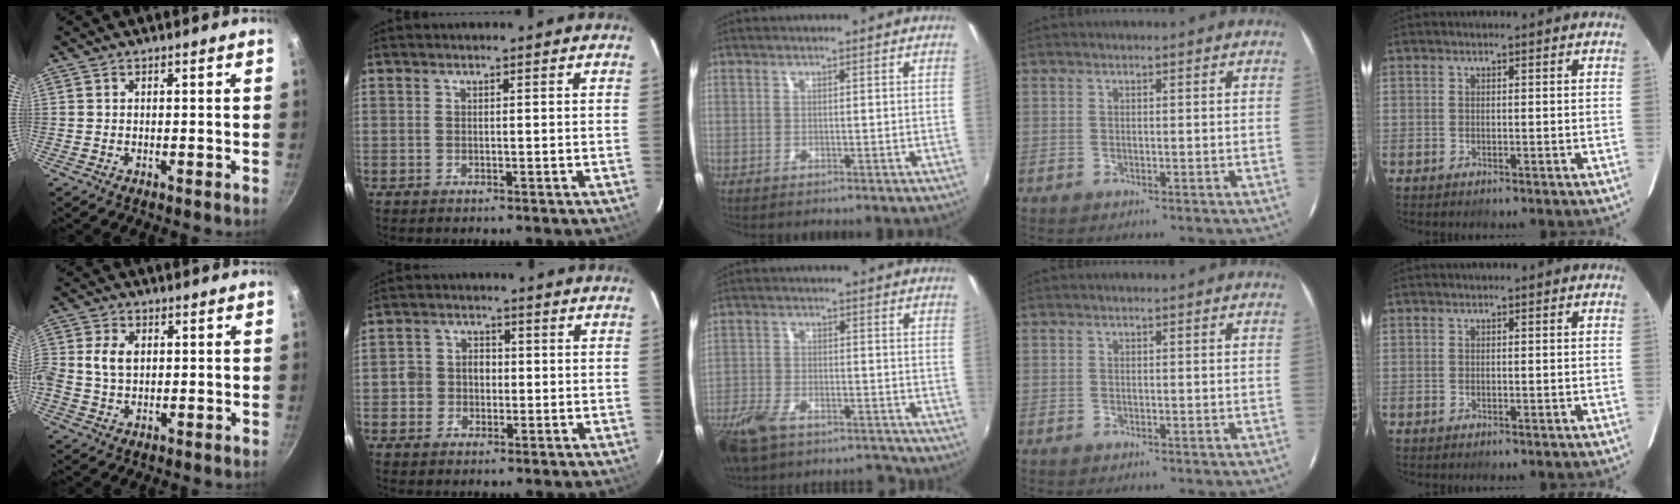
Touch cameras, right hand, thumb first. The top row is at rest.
{"thumb": {"total": 5.8, "force": [0.7, 4.2, 4.0], "torque": [-0.067, 0.007, 0.009]}, "index": {"total": 4.5, "force": [-1.0, 4.2, 1.4], "torque": [-0.028, 0.015, -0.017]}, "middle": {"total": 13.1, "force": [-10.8, 4.8, 5.7], "torque": [-0.143, -0.010, -0.187]}}